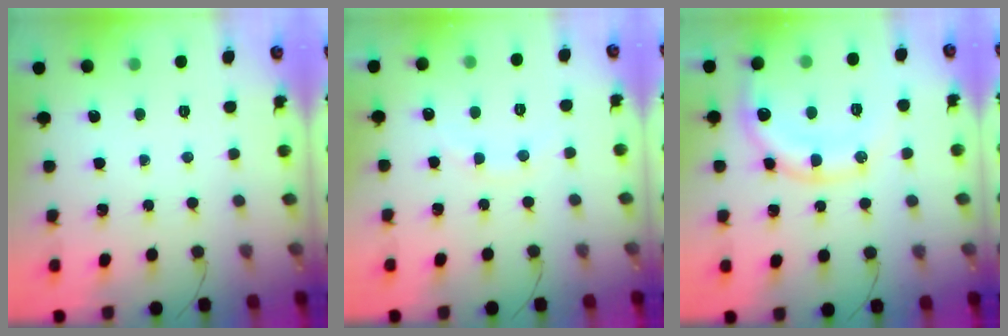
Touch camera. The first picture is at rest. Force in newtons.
{"total": 6.8, "press": 6.7, "slide": 1.3}
{"total": 16.4, "press": 16.2, "slide": 2.3}